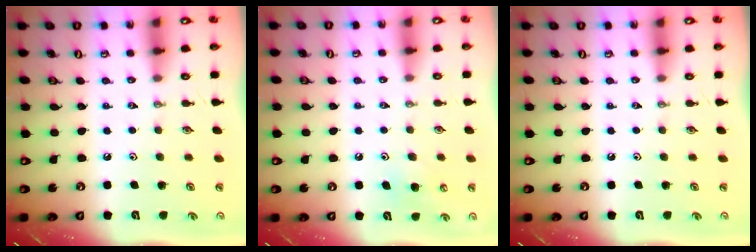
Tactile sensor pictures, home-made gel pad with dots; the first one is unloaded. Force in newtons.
{"total": 7.4, "press": 7.4, "slide": 0.8}
{"total": 0.0}